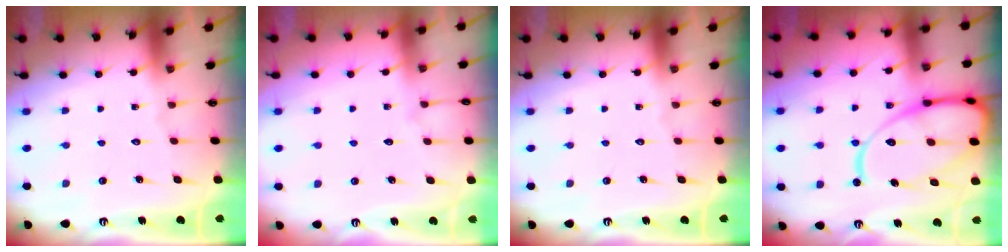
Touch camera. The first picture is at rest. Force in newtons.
{"total": 2.9, "press": 2.9, "slide": 0.4}
{"total": 0.0}
{"total": 19.6, "press": 19.5, "slide": 1.9}